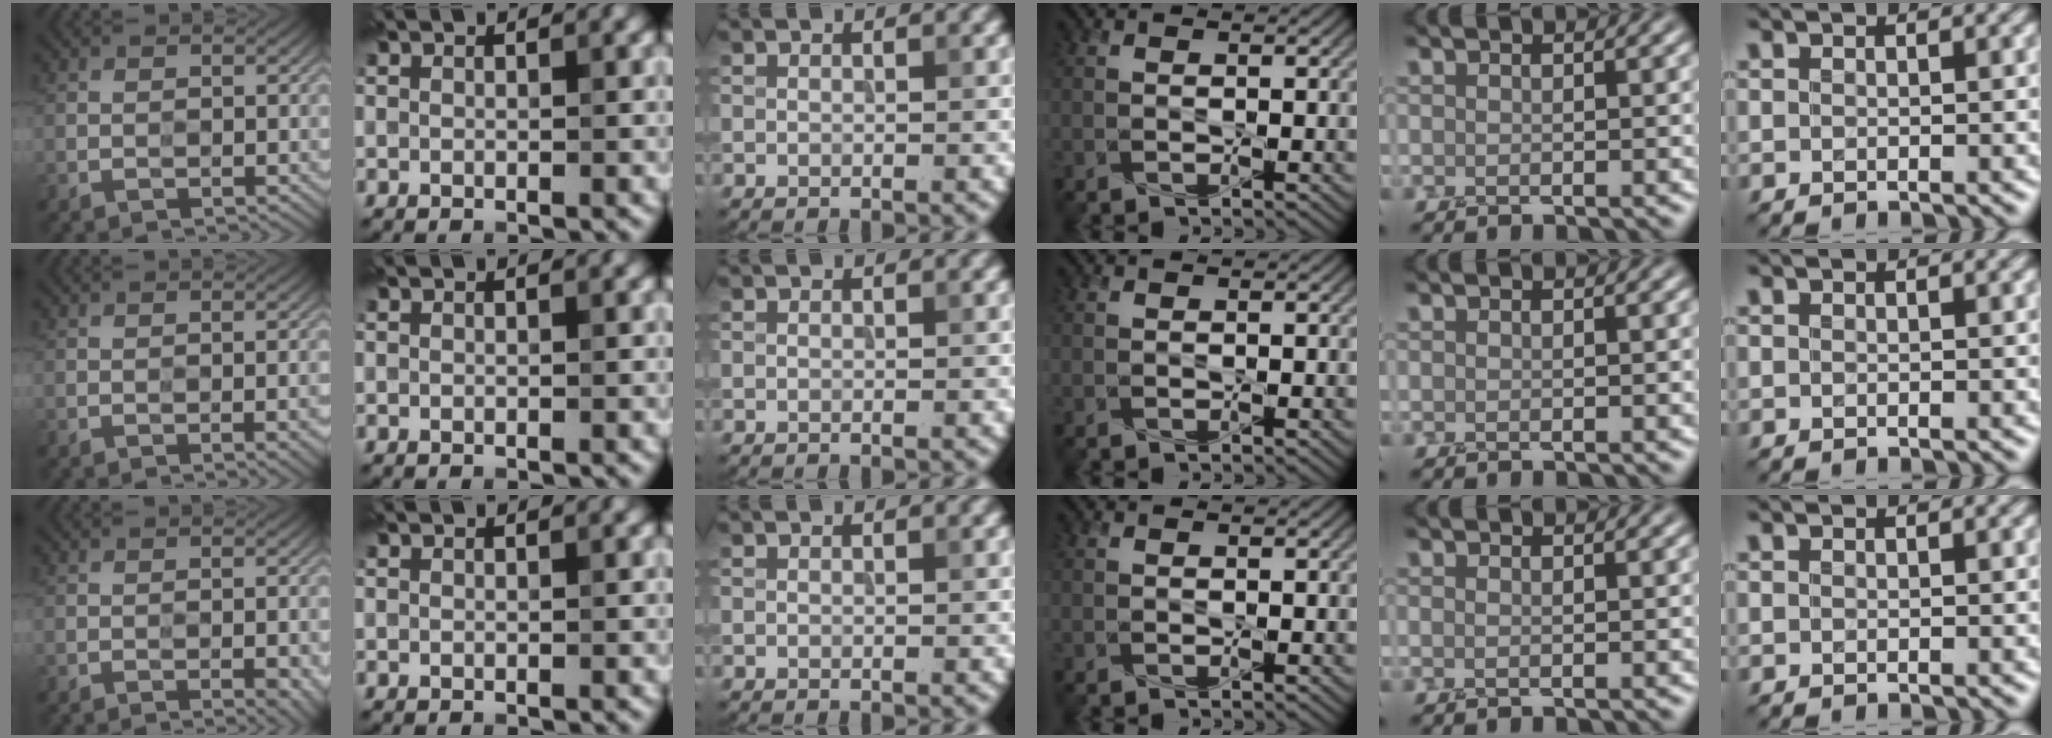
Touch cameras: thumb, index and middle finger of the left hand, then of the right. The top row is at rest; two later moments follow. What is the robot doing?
{"motion": "screw", "object": "penn cap"}